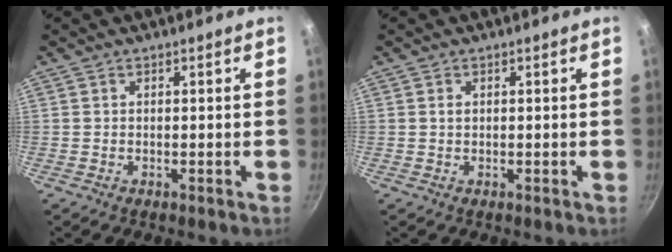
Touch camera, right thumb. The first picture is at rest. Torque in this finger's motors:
{"motor_torque": [0.13, 0.22, 0.12, -0.12, -0.02]}